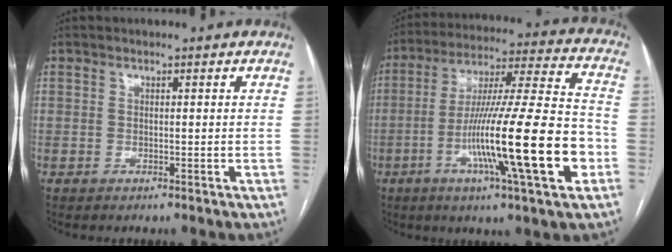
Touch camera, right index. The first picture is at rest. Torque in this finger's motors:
{"motor_torque": [1.57, -0.57, 0.66, 0.21]}